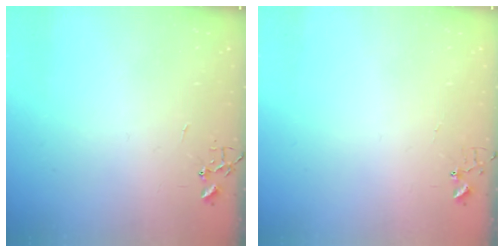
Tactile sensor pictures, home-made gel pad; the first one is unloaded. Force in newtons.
{"total": 3.9, "press": 3.9, "slide": 0.3}